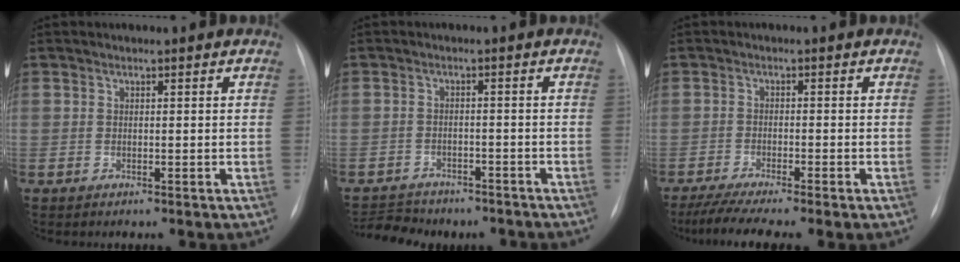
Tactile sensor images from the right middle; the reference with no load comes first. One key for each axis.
{"total": 8.7, "fx": -7.6, "fy": 3.7, "fz": 1.8, "tx": -0.038, "ty": 0.008, "tz": -0.102}
{"total": 7.3, "fx": -5.7, "fy": -0.1, "fz": 4.5, "tx": -0.075, "ty": -0.017, "tz": -0.093}